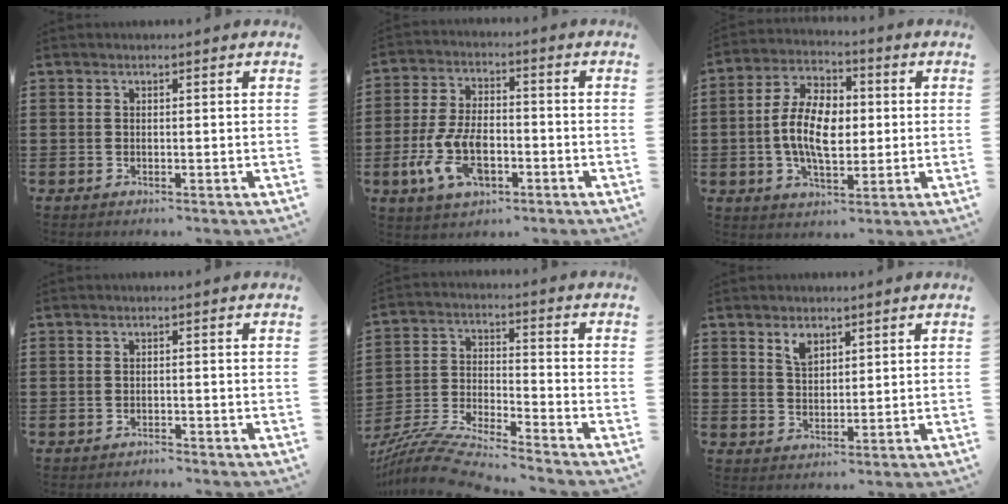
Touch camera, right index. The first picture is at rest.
{"total": 9.5, "force": [-3.3, 4.8, 7.4], "torque": [-0.179, -0.007, -0.065]}
{"total": 9.4, "force": [-0.4, 5.1, 7.9], "torque": [-0.173, 0.006, -0.011]}
{"total": 0.9, "force": [-0.9, 0.1, 0.1], "torque": [-0.004, 0.001, -0.019]}
{"total": 8.6, "force": [-8.1, 0.3, 2.8], "torque": [-0.079, -0.007, -0.167]}
{"total": 3.1, "force": [2.1, 1.7, 1.5], "torque": [-0.027, 0.001, 0.037]}